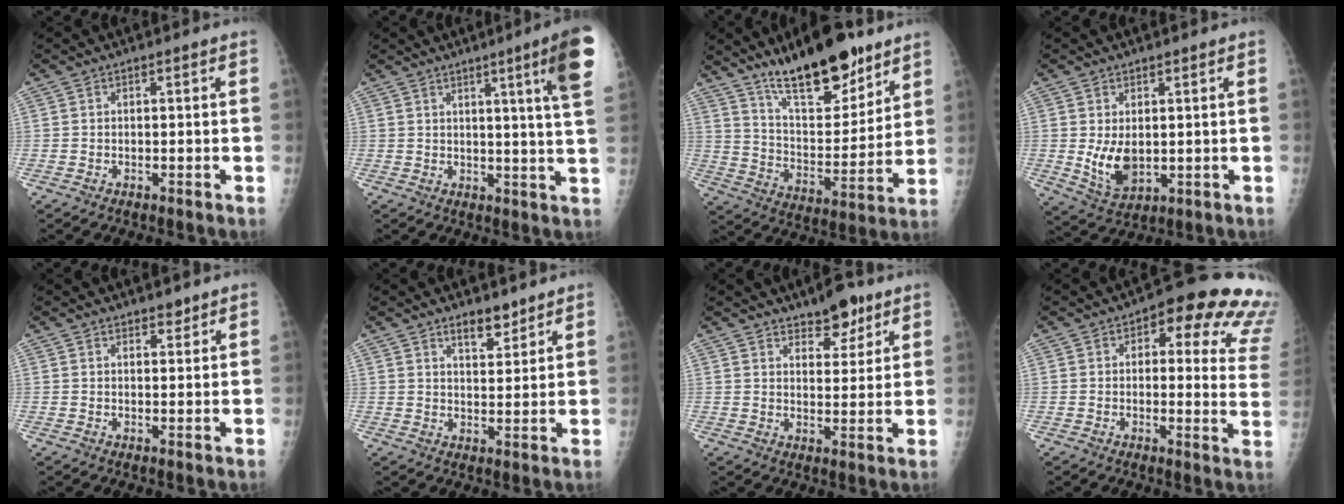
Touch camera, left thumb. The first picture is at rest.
{"total": 11.9, "force": [5.7, -0.4, 10.5], "torque": [-0.137, -0.033, 0.064]}
{"total": 19.3, "force": [14.0, 6.6, 11.6], "torque": [-0.139, -0.084, 0.238]}
{"total": 6.4, "force": [0.5, 4.2, 4.8], "torque": [-0.072, -0.018, 0.026]}
{"total": 2.1, "force": [1.7, 0.9, 0.7], "torque": [0.005, -0.010, 0.024]}
{"total": 4.9, "force": [3.8, 2.0, 2.3], "torque": [-0.019, -0.029, 0.064]}
{"total": 7.2, "force": [5.3, 3.2, 3.8], "torque": [-0.023, -0.031, 0.078]}
{"total": 17.5, "force": [11.0, 7.3, 11.5], "torque": [-0.074, -0.037, 0.099]}